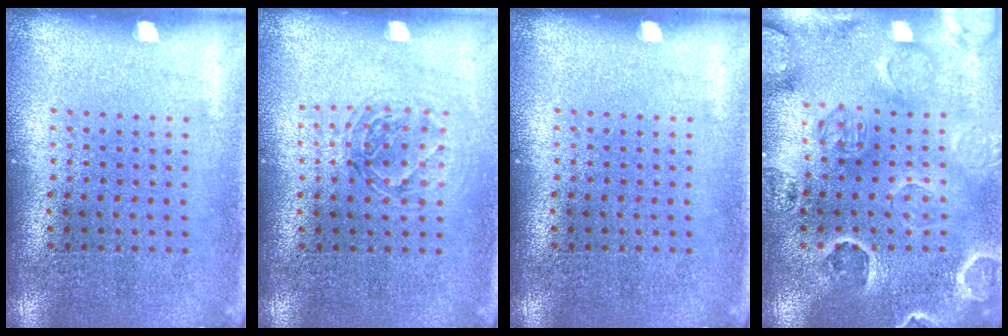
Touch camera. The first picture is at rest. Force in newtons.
{"total": 1.2, "press": 1.1, "slide": 0.6}
{"total": 0.0}
{"total": 2.7, "press": 2.6, "slide": 0.5}